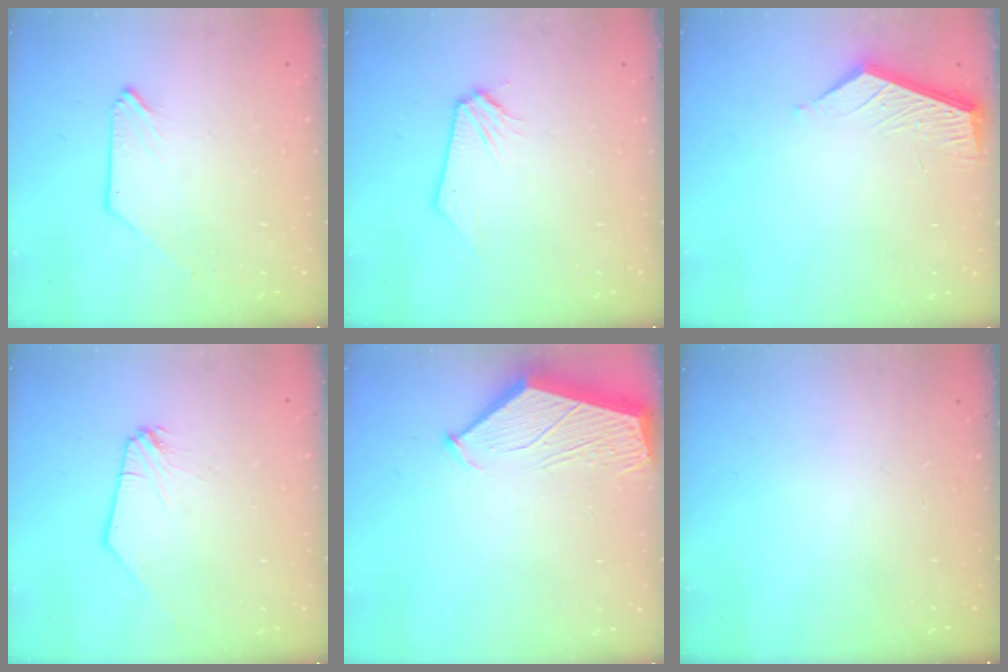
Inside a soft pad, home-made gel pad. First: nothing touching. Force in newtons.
{"total": 0.0}
{"total": 5.6, "press": 5.6, "slide": 0.2}
{"total": 0.0}
{"total": 4.7, "press": 4.7, "slide": 0.5}
{"total": 0.0}